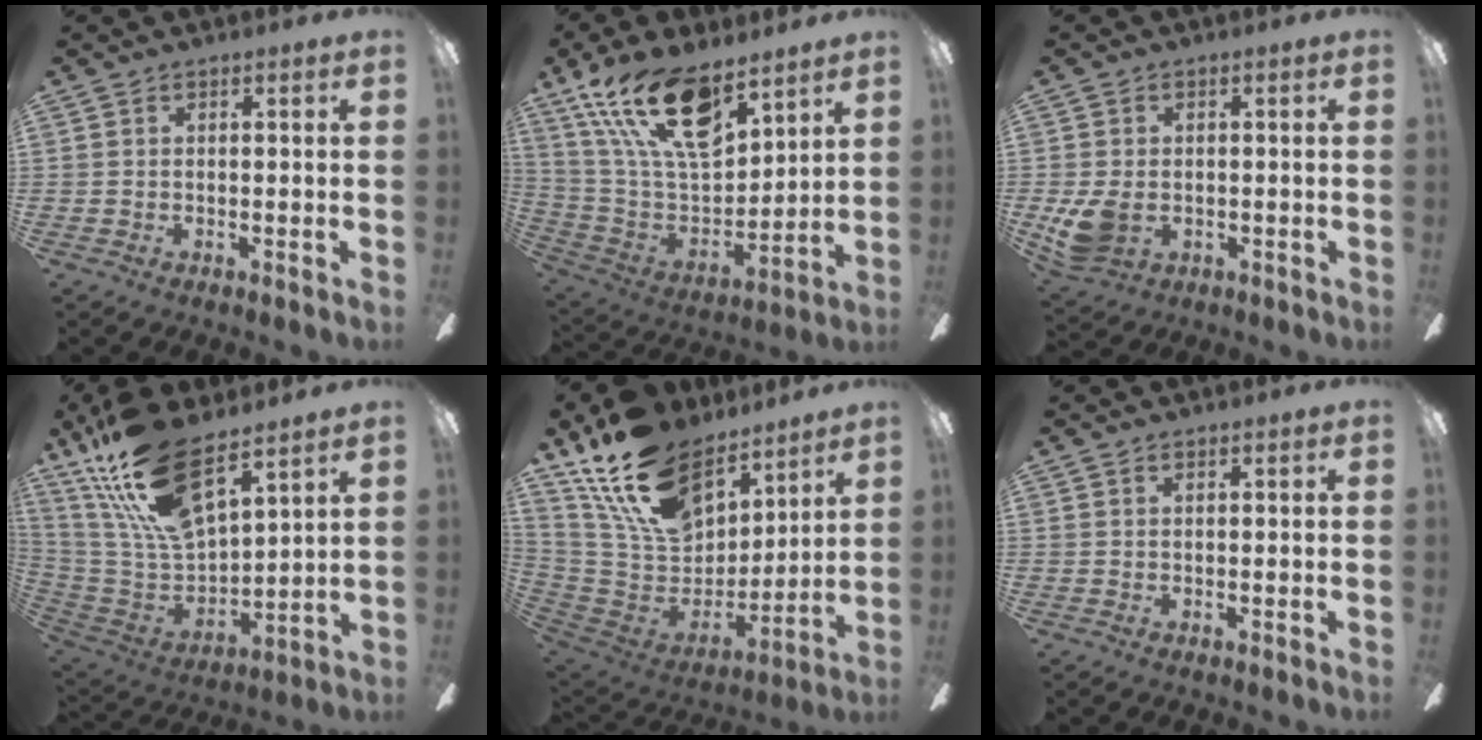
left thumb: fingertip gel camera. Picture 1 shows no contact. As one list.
[{"total": 22.2, "force": [14.2, 9.5, 14.2], "torque": [-0.280, -0.082, 0.250]}, {"total": 7.2, "force": [-1.2, 4.8, 5.2], "torque": [-0.122, -0.001, -0.019]}, {"total": 22.1, "force": [14.6, 8.7, 14.0], "torque": [-0.302, -0.086, 0.259]}, {"total": 22.5, "force": [14.9, 12.6, 11.3], "torque": [-0.224, -0.082, 0.278]}, {"total": 0.6, "force": [0.3, 0.3, 0.5], "torque": [-0.002, -0.001, 0.005]}]